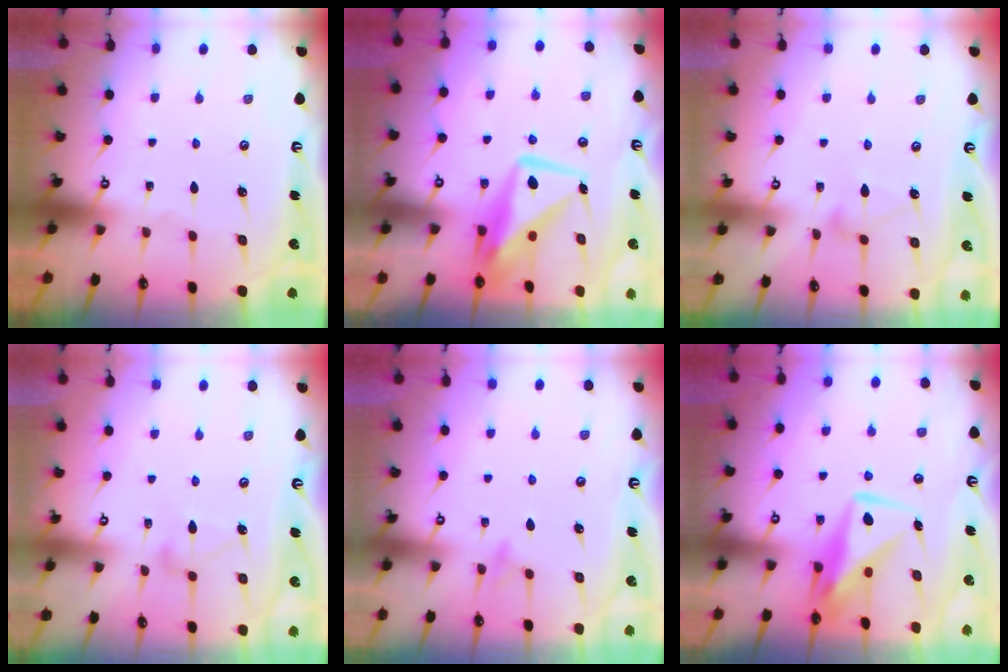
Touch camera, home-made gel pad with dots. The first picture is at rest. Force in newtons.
{"total": 11.8, "press": 11.7, "slide": 0.8}
{"total": 7.0, "press": 6.9, "slide": 0.4}
{"total": 9.3, "press": 9.3, "slide": 0.8}
{"total": 8.0, "press": 7.9, "slide": 0.8}
{"total": 10.4, "press": 10.3, "slide": 0.7}